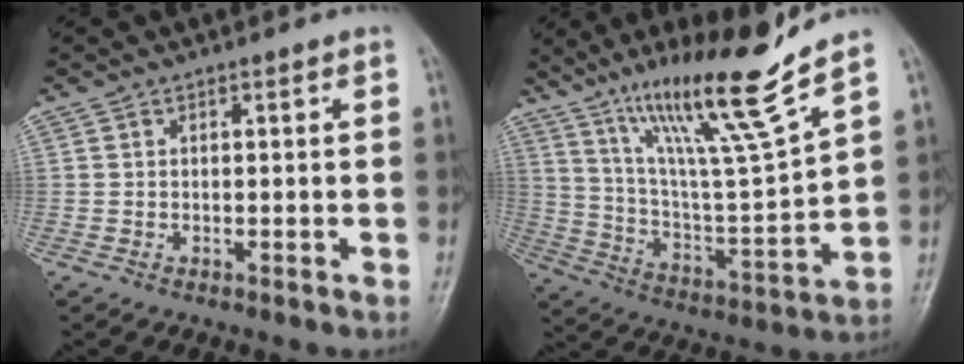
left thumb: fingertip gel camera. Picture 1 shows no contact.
{"total": 19.5, "force": [13.3, 0.8, 14.2], "torque": [-0.222, -0.073, 0.237]}